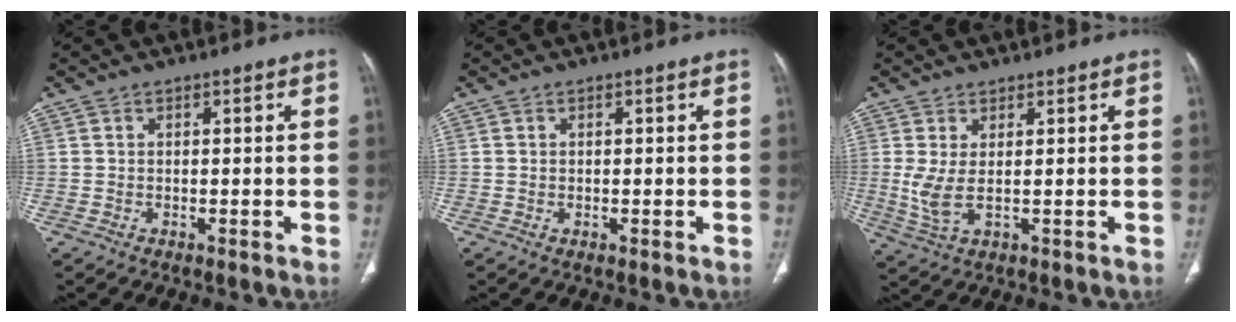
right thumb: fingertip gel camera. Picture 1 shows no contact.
{"total": 0.0}
{"total": 4.8, "force": [0.7, 1.4, 4.5], "torque": [-0.115, -0.008, 0.021]}